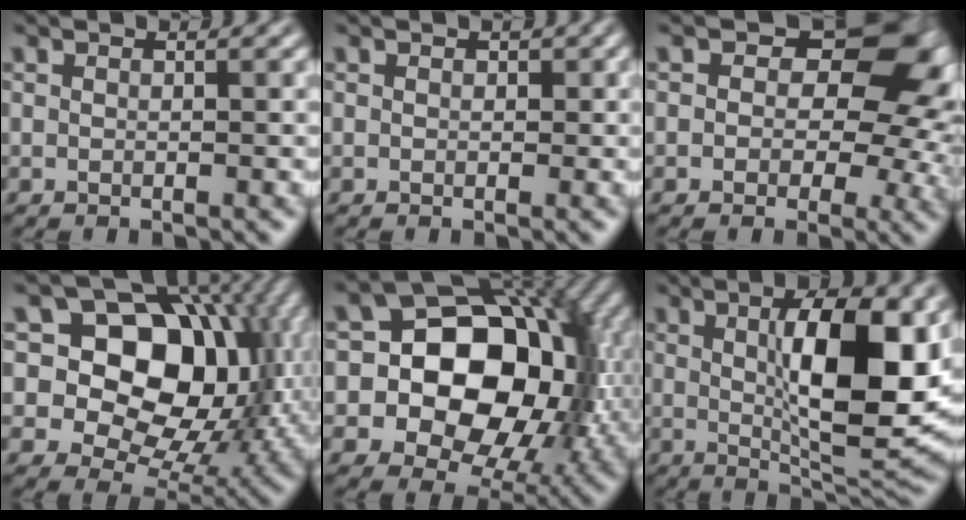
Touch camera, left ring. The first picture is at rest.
{"total": 0.6, "force": [0.1, 0.5, 0.3], "torque": [-0.002, 0.009, 0.000]}
{"total": 11.0, "force": [1.5, 7.1, 8.3], "torque": [-0.110, 0.002, 0.034]}
{"total": 12.6, "force": [2.3, 9.2, 8.3], "torque": [-0.127, 0.014, 0.044]}
{"total": 14.1, "force": [-0.6, 10.7, 9.2], "torque": [-0.112, 0.015, -0.016]}
{"total": 9.9, "force": [0.9, 2.7, 9.4], "torque": [-0.141, 0.001, 0.028]}